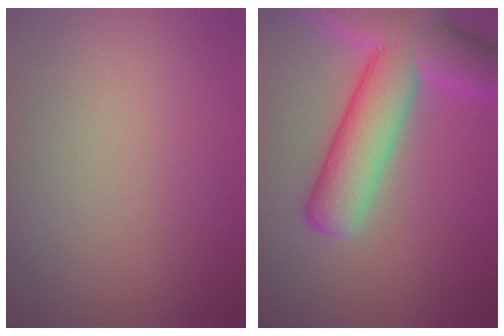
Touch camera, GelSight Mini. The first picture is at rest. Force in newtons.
{"total": 10.5, "press": 10.5, "slide": 0.8}